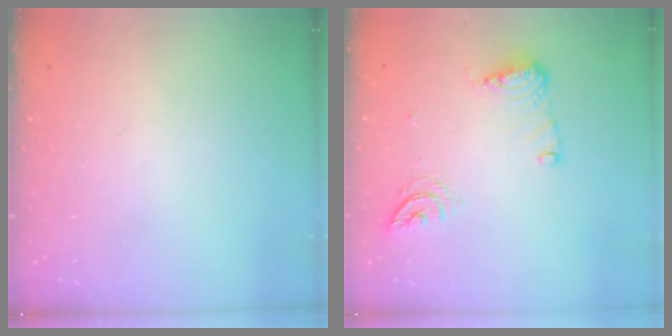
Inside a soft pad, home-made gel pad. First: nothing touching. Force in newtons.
{"total": 10.0, "press": 10.0, "slide": 0.8}